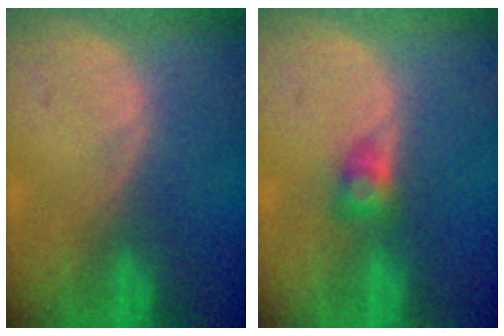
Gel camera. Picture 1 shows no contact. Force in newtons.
{"total": 2.7, "press": 2.5, "slide": 1.1}